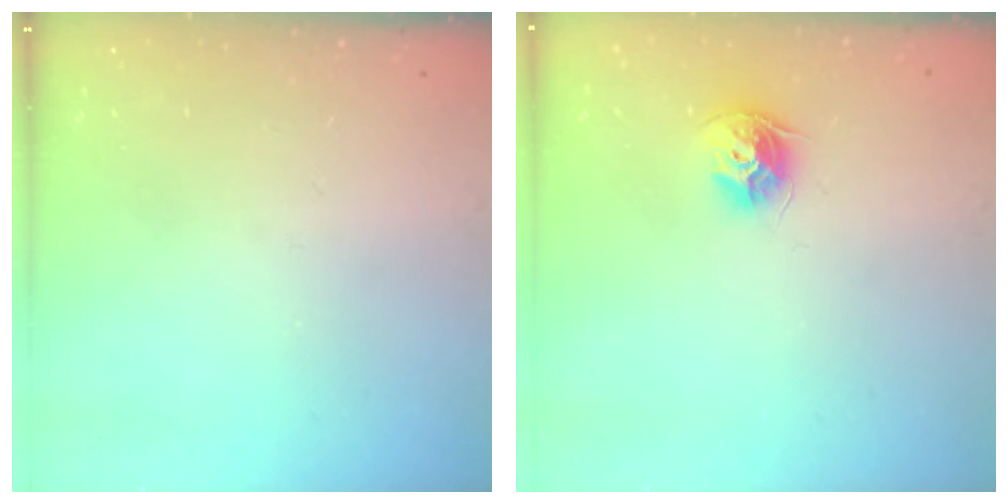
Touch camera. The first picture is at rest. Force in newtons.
{"total": 9.5, "press": 9.5, "slide": 0.3}